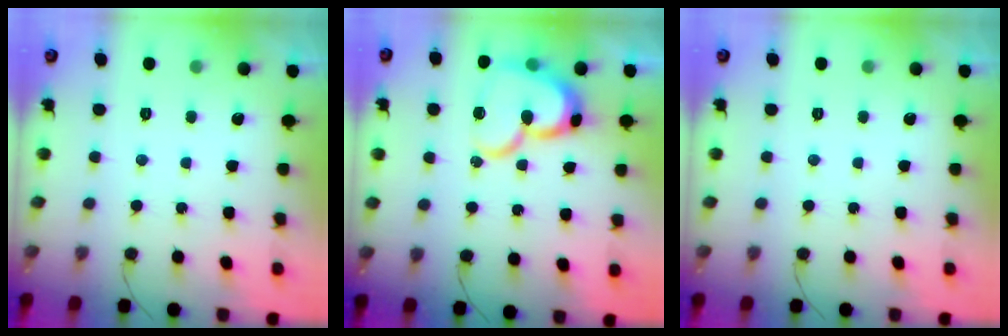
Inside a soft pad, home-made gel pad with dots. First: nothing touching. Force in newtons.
{"total": 16.9, "press": 16.9, "slide": 1.7}
{"total": 0.0}